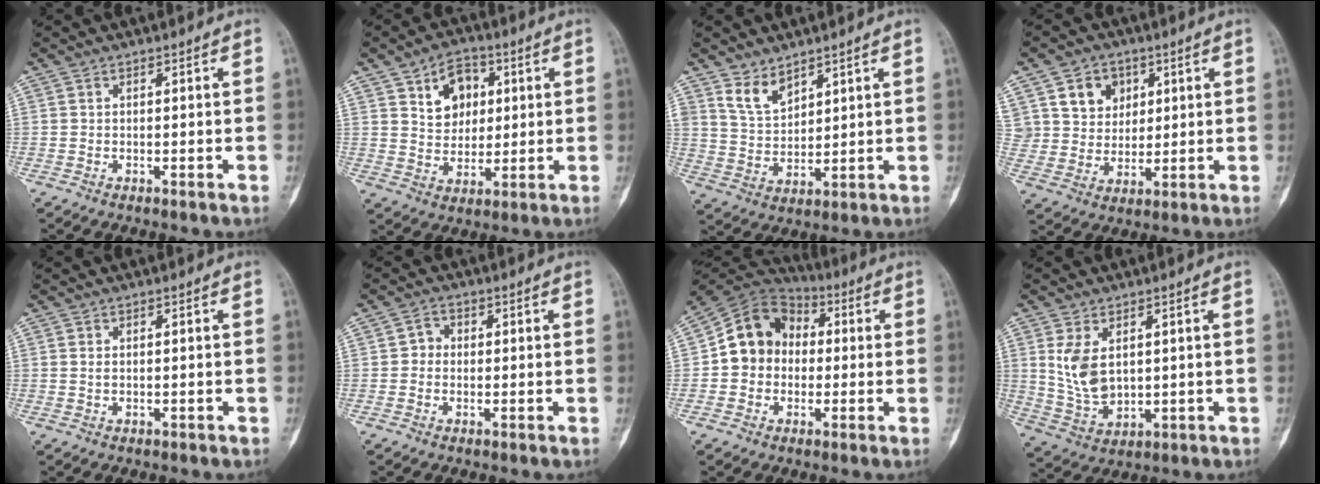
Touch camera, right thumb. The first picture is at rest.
{"total": 9.5, "force": [3.2, 7.2, 5.2], "torque": [-0.036, -0.011, 0.053]}
{"total": 6.0, "force": [4.3, 3.4, 2.4], "torque": [-0.021, -0.036, 0.094]}
{"total": 10.6, "force": [4.3, 9.0, 3.7], "torque": [-0.024, -0.011, 0.081]}
{"total": 0.8, "force": [0.0, 0.6, 0.5], "torque": [-0.007, 0.000, 0.000]}
{"total": 2.7, "force": [-0.1, 2.5, 1.0], "torque": [0.005, 0.008, -0.011]}
{"total": 12.6, "force": [-0.2, 10.9, 6.3], "torque": [-0.080, 0.034, -0.017]}
{"total": 8.5, "force": [1.9, 5.5, 6.2], "torque": [-0.102, -0.013, 0.055]}